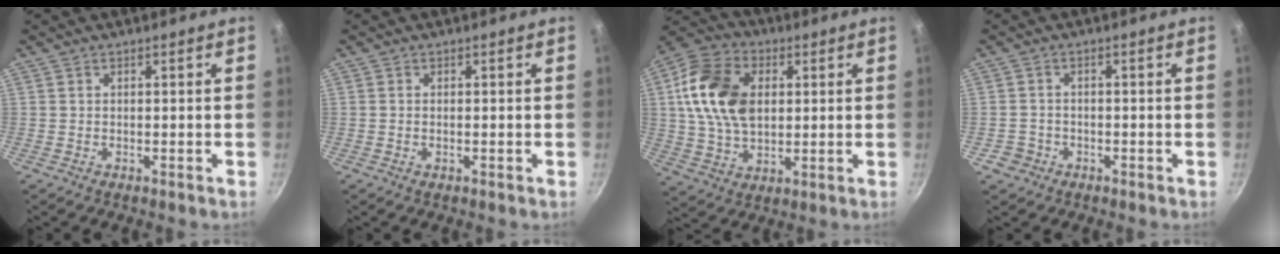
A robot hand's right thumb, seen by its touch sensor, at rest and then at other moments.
{"total": 0.5, "force": [-0.1, 0.2, 0.5], "torque": [-0.009, 0.001, -0.003]}
{"total": 17.0, "force": [3.0, 11.8, 11.9], "torque": [-0.198, 0.002, 0.047]}
{"total": 2.9, "force": [-1.4, 2.5, 0.6], "torque": [-0.002, 0.021, -0.019]}